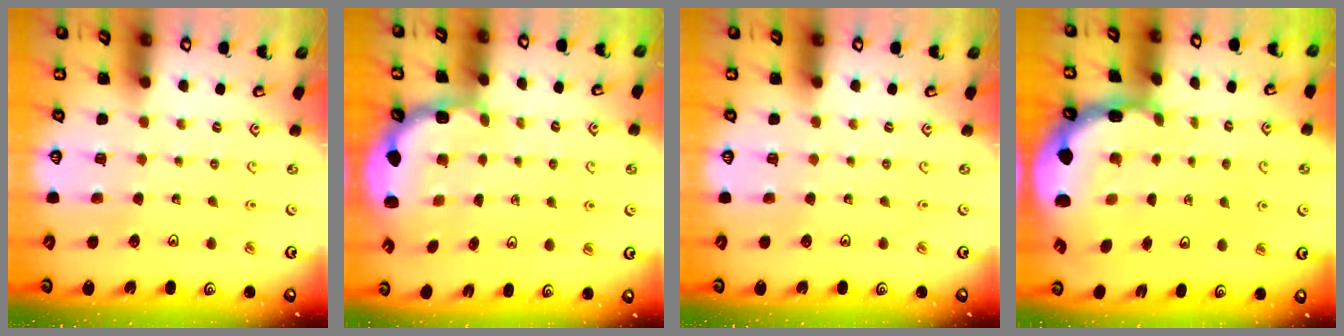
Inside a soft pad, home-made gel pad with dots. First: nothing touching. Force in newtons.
{"total": 2.7, "press": 2.1, "slide": 1.7}
{"total": 0.0}
{"total": 4.0, "press": 3.8, "slide": 1.2}